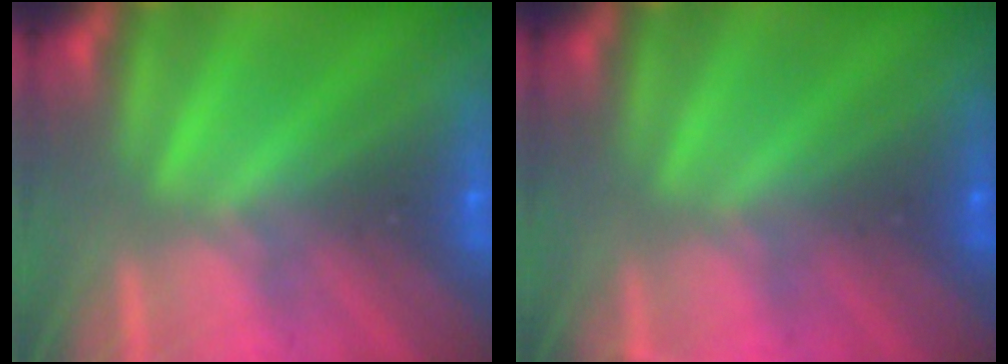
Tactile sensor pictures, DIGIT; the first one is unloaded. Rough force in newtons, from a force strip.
{"total": 2.4}